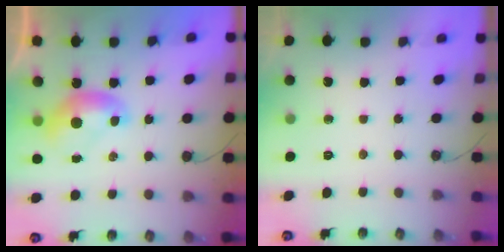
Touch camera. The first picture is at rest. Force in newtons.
{"total": 0.0}